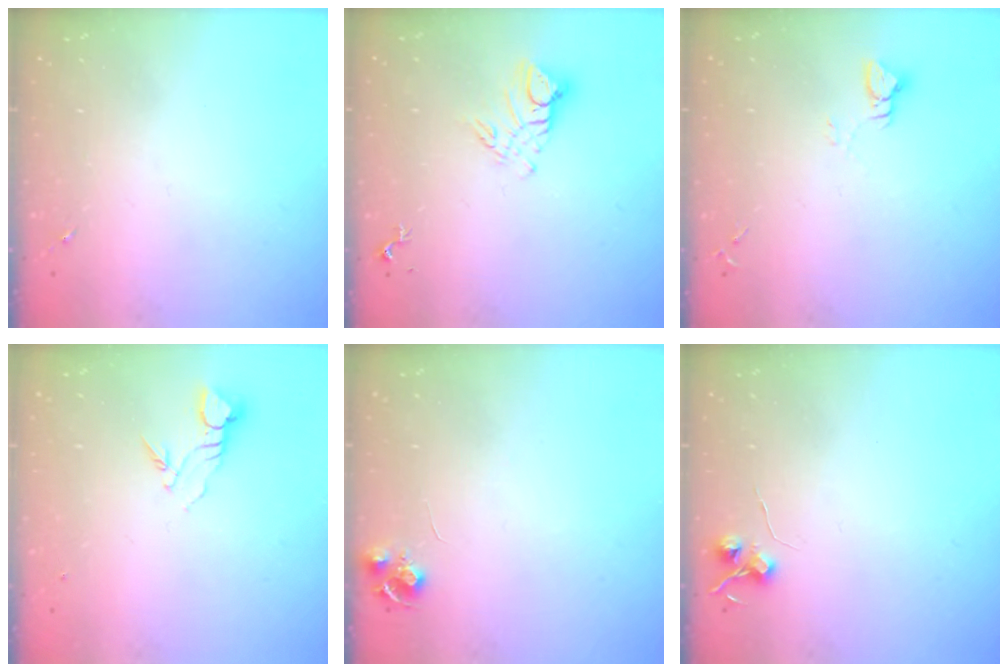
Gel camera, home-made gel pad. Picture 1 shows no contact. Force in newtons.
{"total": 8.7, "press": 8.6, "slide": 0.9}
{"total": 2.9, "press": 2.9, "slide": 0.2}
{"total": 3.8, "press": 3.8, "slide": 0.2}
{"total": 6.8, "press": 6.7, "slide": 0.9}
{"total": 5.8, "press": 5.8, "slide": 0.7}